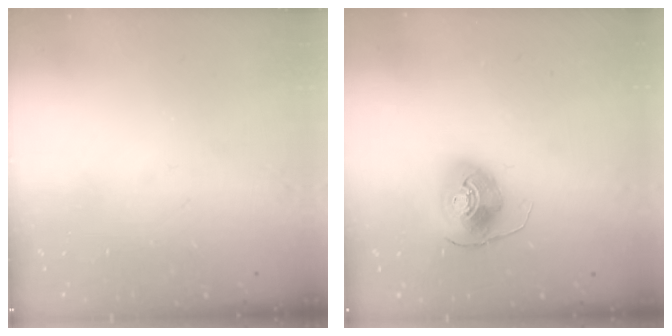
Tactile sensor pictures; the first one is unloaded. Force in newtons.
{"total": 8.3, "press": 8.3, "slide": 0.5}